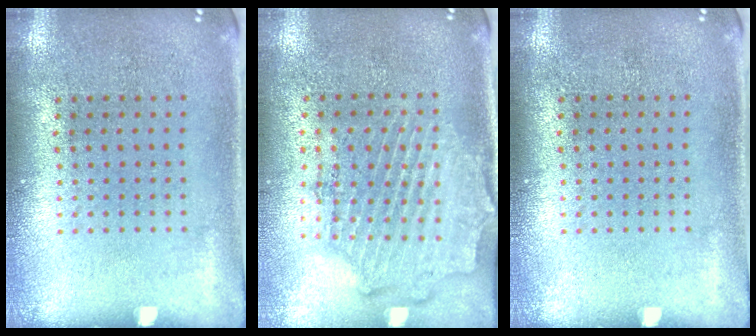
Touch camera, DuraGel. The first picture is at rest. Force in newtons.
{"total": 1.8, "press": 1.7, "slide": 0.6}
{"total": 0.0}